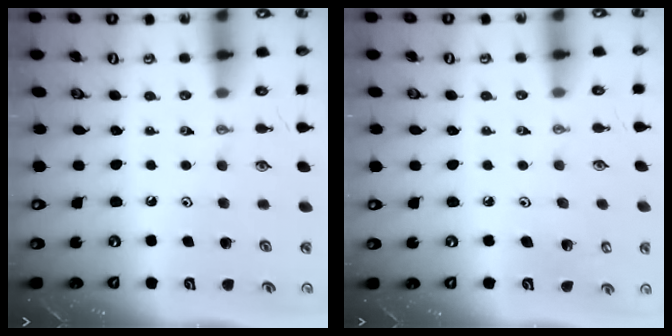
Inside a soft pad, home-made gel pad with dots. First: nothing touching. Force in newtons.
{"total": 5.0, "press": 4.7, "slide": 1.6}